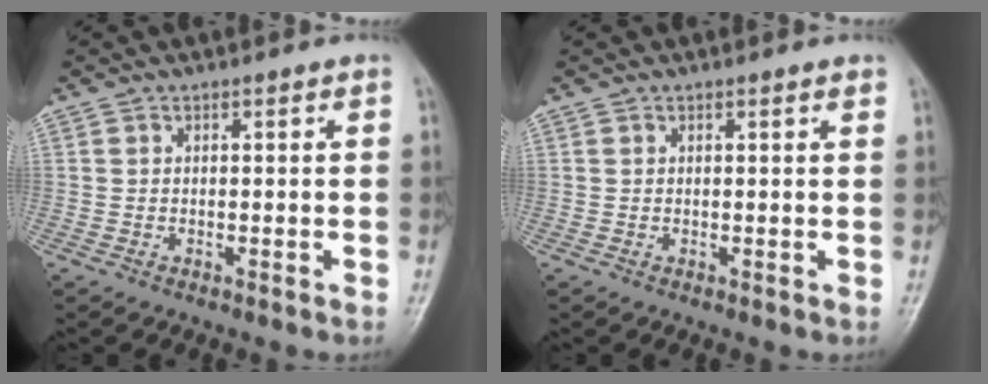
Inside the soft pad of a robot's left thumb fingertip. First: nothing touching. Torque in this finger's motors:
{"motor_torque": [-0.01, -0.06, -0.34, 0.12, 0.00]}